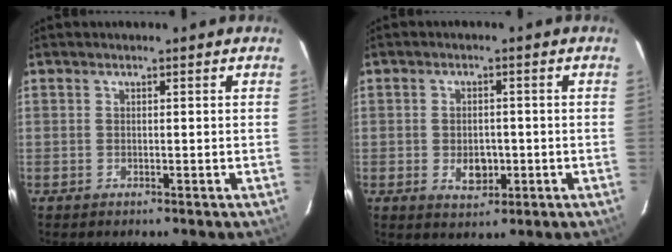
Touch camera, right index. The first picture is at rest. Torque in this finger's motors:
{"motor_torque": [0.42, 0.07, 0.07, 0.05]}